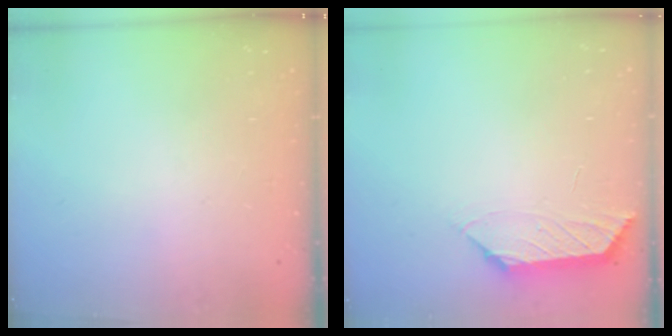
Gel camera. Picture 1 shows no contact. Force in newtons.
{"total": 1.0, "press": 0.9, "slide": 0.5}